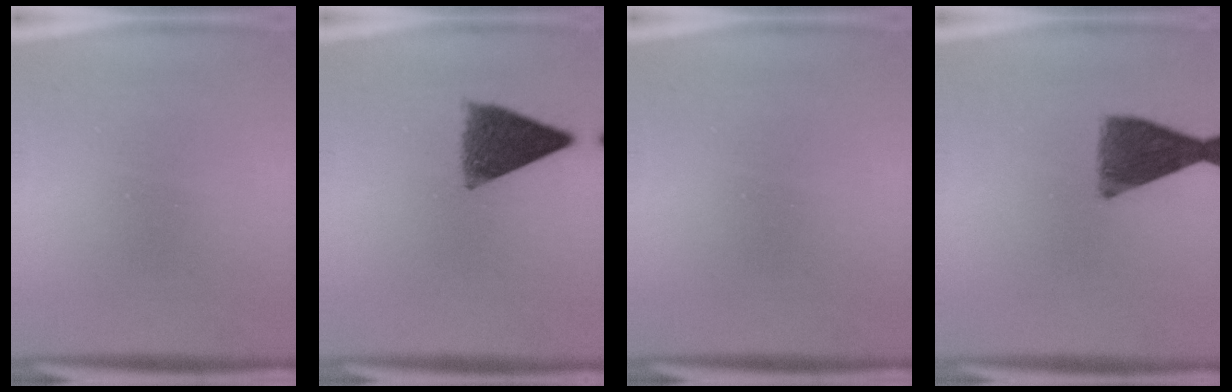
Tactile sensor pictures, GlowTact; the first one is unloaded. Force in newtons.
{"total": 8.5}
{"total": 0.0}
{"total": 8.5}